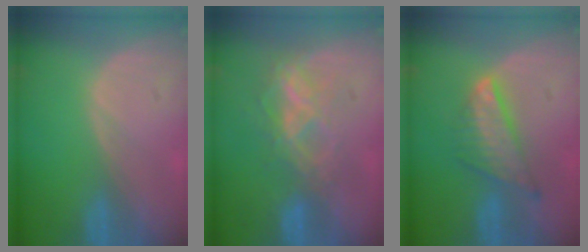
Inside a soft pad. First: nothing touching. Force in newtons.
{"total": 6.9, "press": 6.0, "slide": 3.3}
{"total": 7.4, "press": 6.5, "slide": 3.6}